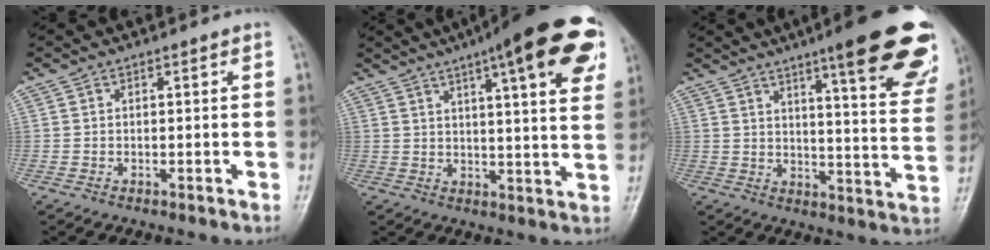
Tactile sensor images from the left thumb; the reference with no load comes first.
{"total": 21.0, "force": [10.9, 4.5, 17.4], "torque": [-0.225, -0.011, 0.138]}
{"total": 22.5, "force": [13.8, 3.9, 17.3], "torque": [-0.198, -0.056, 0.175]}